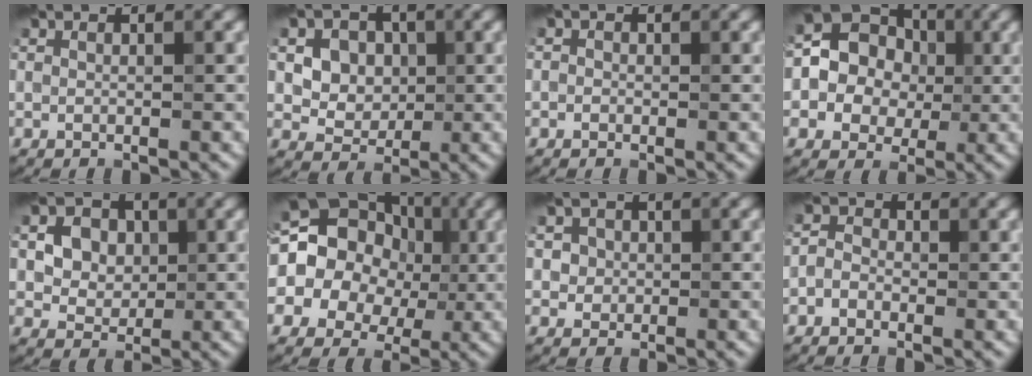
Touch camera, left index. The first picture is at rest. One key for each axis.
{"total": 6.4, "fx": 1.7, "fy": 5.1, "fz": 3.5, "tx": -0.062, "ty": 0.008, "tz": 0.024}
{"total": 0.7, "fx": -0.2, "fy": 0.7, "fz": 0.1, "tx": 0.006, "ty": -0.004, "tz": -0.009}
{"total": 8.7, "fx": 0.0, "fy": 7.9, "fz": 3.6, "tx": -0.062, "ty": 0.029, "tz": -0.024}
{"total": 5.5, "fx": 1.4, "fy": 4.3, "fz": 3.1, "tx": -0.061, "ty": 0.009, "tz": 0.016}
{"total": 13.8, "fx": 0.7, "fy": 12.4, "fz": 6.1, "tx": -0.131, "ty": 0.037, "tz": -0.018}
{"total": 2.4, "fx": 0.5, "fy": 2.2, "fz": 0.9, "tx": -0.010, "ty": 0.003, "tz": 0.009}
{"total": 1.6, "fx": -1.0, "fy": 1.2, "fz": 0.5, "tx": -0.006, "ty": 0.003, "tz": -0.029}